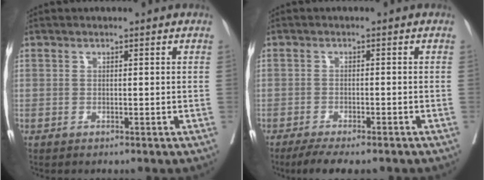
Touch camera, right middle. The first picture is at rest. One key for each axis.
{"total": 7.4, "fx": -6.0, "fy": 1.7, "fz": 3.9, "tx": -0.055, "ty": -0.011, "tz": -0.093}